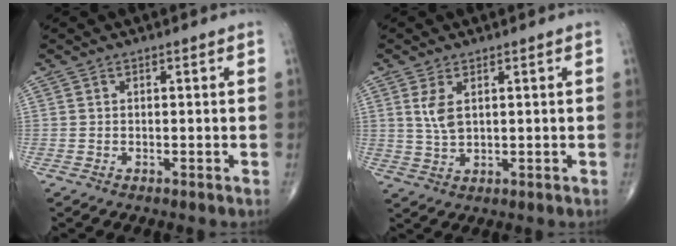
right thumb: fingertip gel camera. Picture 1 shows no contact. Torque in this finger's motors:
{"motor_torque": [-0.60, 0.21, -0.16, -0.21, 0.05]}